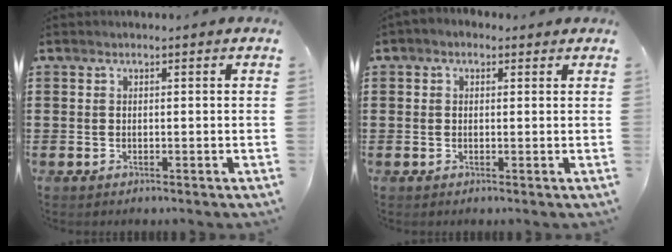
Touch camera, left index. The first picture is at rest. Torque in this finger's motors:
{"motor_torque": [1.60, -0.56, -0.17, 0.17]}